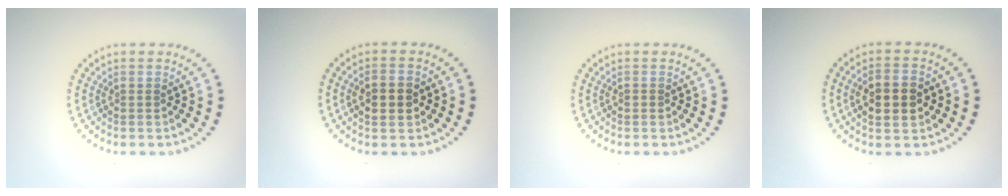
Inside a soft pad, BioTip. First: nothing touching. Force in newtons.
{"total": 2.6, "press": 2.6, "slide": 0.2}
{"total": 0.5, "press": 0.5, "slide": 0.1}
{"total": 3.8, "press": 3.8, "slide": 0.3}